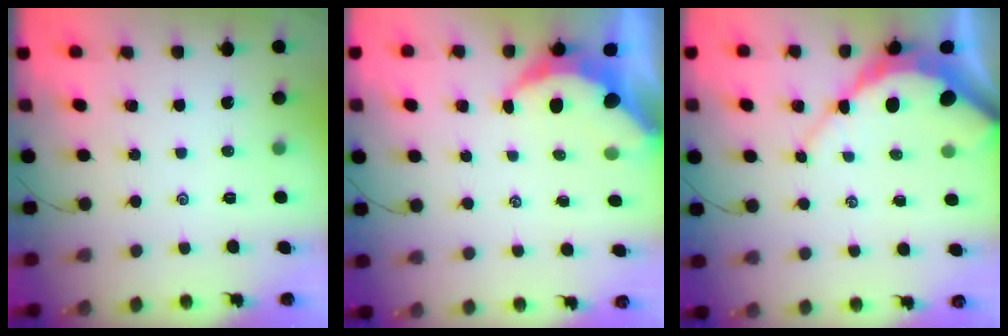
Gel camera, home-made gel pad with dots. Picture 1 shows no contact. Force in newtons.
{"total": 6.8, "press": 6.7, "slide": 0.9}
{"total": 8.5, "press": 8.5, "slide": 0.7}